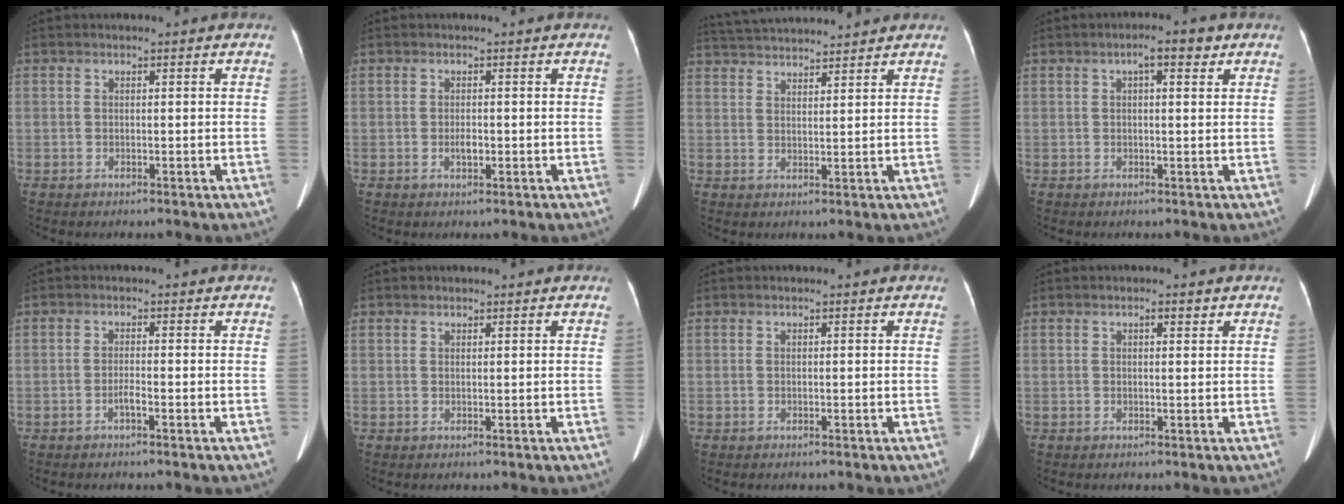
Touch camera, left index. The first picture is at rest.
{"total": 1.0, "force": [-0.4, 0.4, 0.7], "torque": [-0.008, -0.004, -0.002]}
{"total": 11.7, "force": [11.0, 0.8, 3.8], "torque": [-0.076, 0.027, 0.173]}
{"total": 3.2, "force": [1.3, 0.7, 2.9], "torque": [-0.041, 0.003, 0.020]}
{"total": 1.2, "force": [-1.1, -0.2, 0.6], "torque": [-0.006, -0.006, -0.016]}
{"total": 0.5, "force": [0.5, 0.2, 0.1], "torque": [-0.006, 0.002, 0.013]}
{"total": 0.0}
{"total": 0.7, "force": [0.2, 0.1, 0.7], "torque": [-0.007, -0.007, 0.006]}